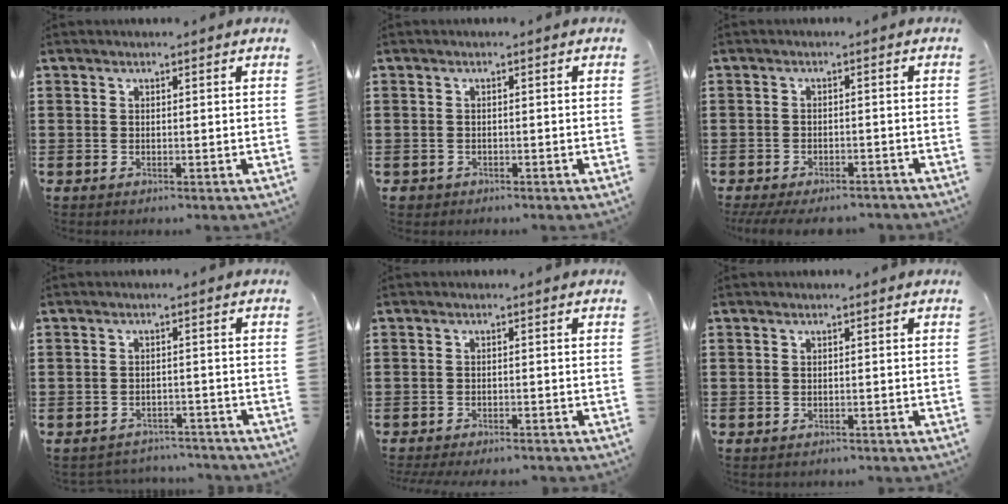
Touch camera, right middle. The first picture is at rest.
{"total": 0.8, "force": [-0.8, 0.3, 0.0], "torque": [-0.004, -0.003, -0.017]}
{"total": 3.0, "force": [-2.9, 0.2, 0.6], "torque": [-0.020, -0.006, -0.062]}
{"total": 2.7, "force": [-2.7, 0.2, -0.1], "torque": [-0.007, -0.006, -0.058]}
{"total": 1.9, "force": [-1.9, -0.1, 0.2], "torque": [-0.010, -0.006, -0.039]}
{"total": 0.6, "force": [-0.6, -0.1, 0.0], "torque": [-0.003, -0.004, -0.012]}